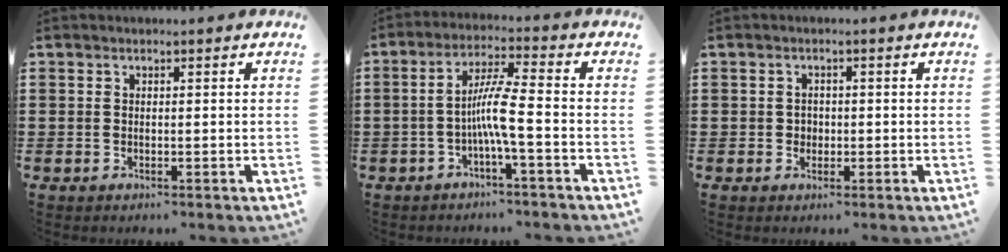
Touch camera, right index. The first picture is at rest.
{"total": 6.9, "force": [-2.0, 0.3, 6.6], "torque": [-0.123, -0.001, -0.042]}
{"total": 1.4, "force": [-0.1, 1.3, 0.4], "torque": [-0.013, 0.005, -0.005]}